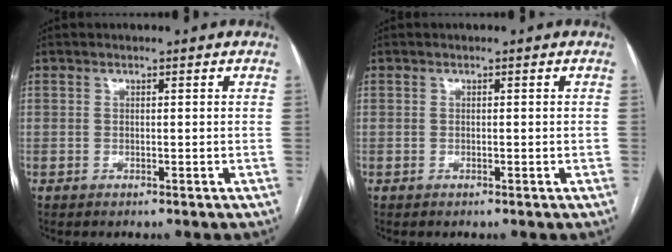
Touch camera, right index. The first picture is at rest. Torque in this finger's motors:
{"motor_torque": [-0.74, 1.25, 0.05, 0.00]}